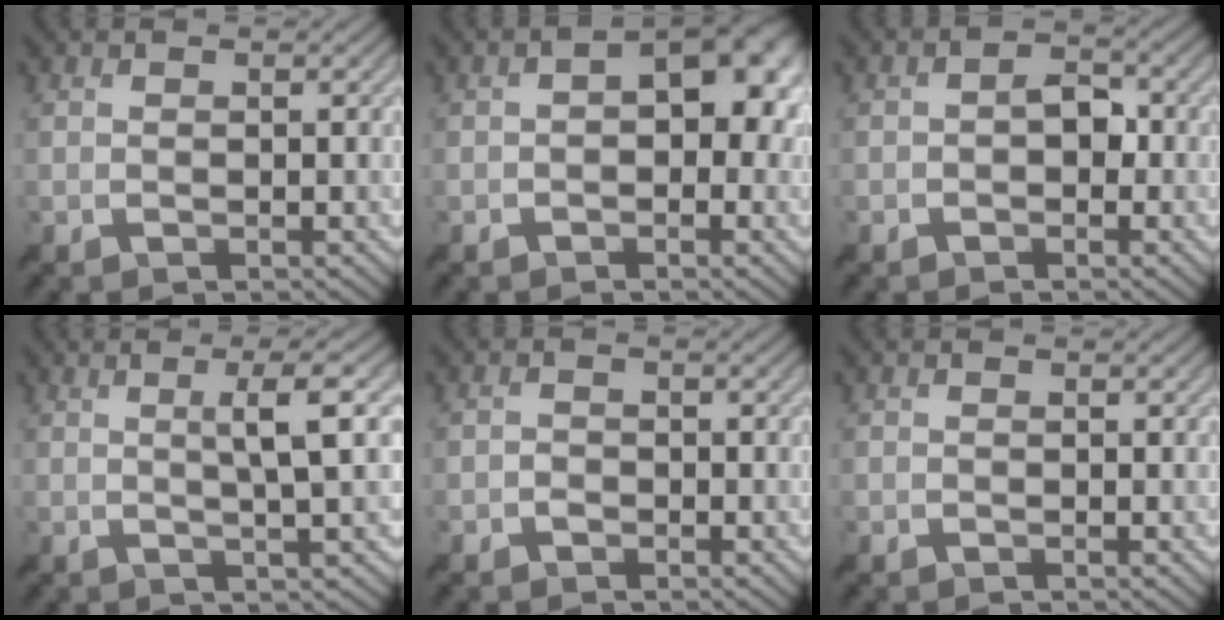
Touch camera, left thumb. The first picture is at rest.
{"total": 7.9, "force": [0.0, 4.6, 6.5], "torque": [-0.058, 0.017, -0.009]}
{"total": 2.5, "force": [-0.6, 1.6, 1.8], "torque": [-0.029, 0.005, -0.019]}
{"total": 6.5, "force": [1.3, 0.4, 6.3], "torque": [-0.112, 0.020, 0.023]}
{"total": 1.1, "force": [-0.6, 0.8, 0.4], "torque": [-0.006, 0.001, -0.014]}
{"total": 0.0}